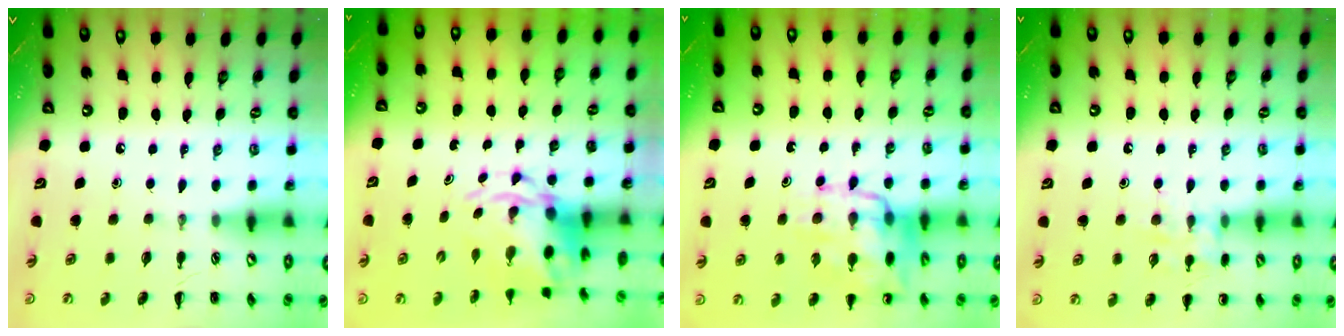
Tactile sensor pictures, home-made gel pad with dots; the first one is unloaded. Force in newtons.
{"total": 6.0, "press": 5.9, "slide": 1.5}
{"total": 16.5, "press": 16.3, "slide": 2.5}
{"total": 9.8, "press": 9.7, "slide": 1.2}